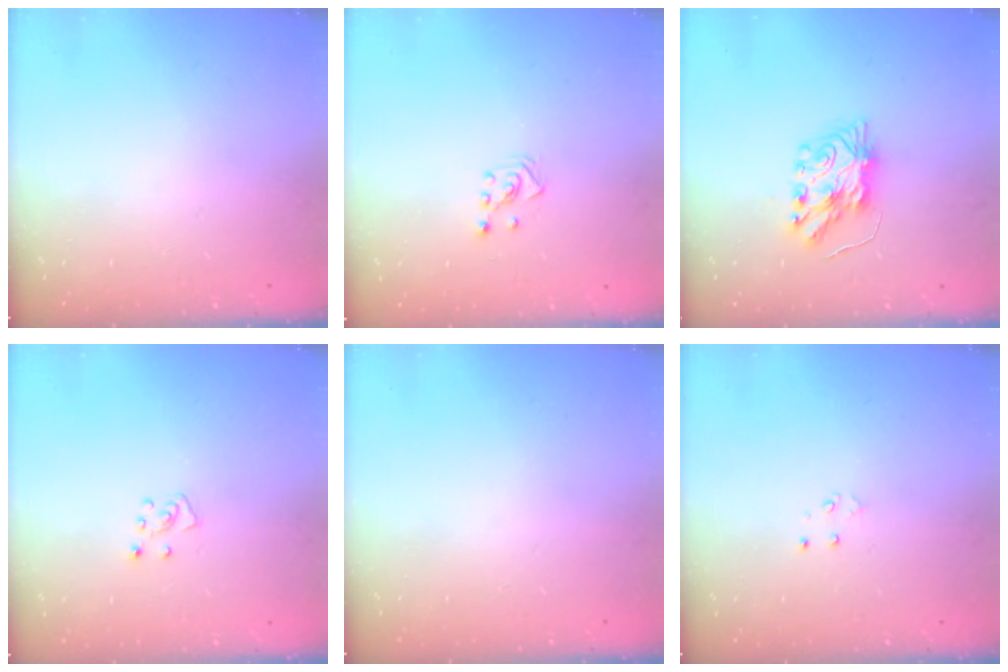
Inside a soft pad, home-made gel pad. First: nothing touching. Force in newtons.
{"total": 2.3, "press": 2.2, "slide": 0.7}
{"total": 8.4, "press": 8.4, "slide": 0.5}
{"total": 5.4, "press": 5.4, "slide": 0.6}
{"total": 0.0}
{"total": 3.3, "press": 3.2, "slide": 0.4}